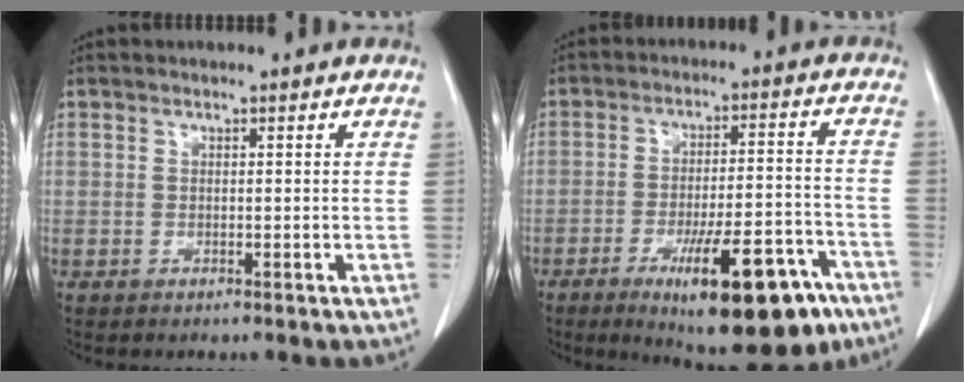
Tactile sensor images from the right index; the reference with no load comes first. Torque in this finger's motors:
{"motor_torque": [1.39, -0.75, 0.66, 0.16]}